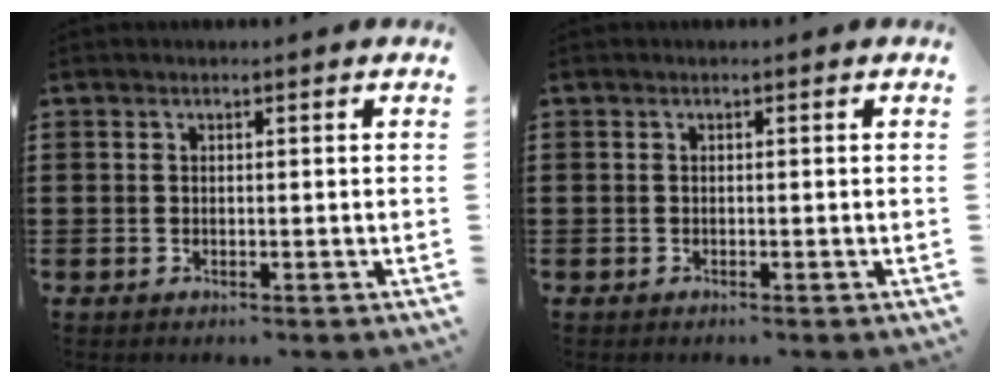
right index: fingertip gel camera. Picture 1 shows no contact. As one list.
[{"total": 0.0}]